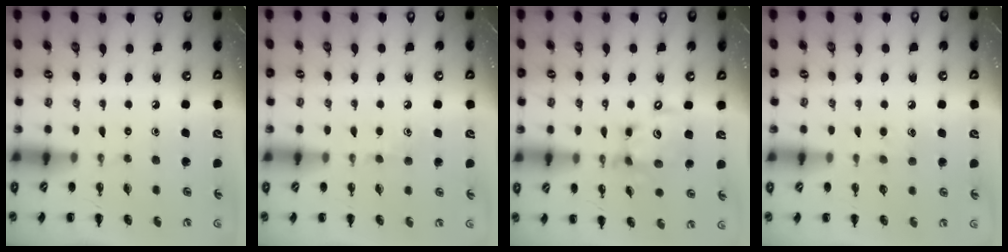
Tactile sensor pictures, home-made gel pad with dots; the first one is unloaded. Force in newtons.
{"total": 3.6, "press": 3.3, "slide": 1.4}
{"total": 12.6, "press": 12.3, "slide": 2.6}
{"total": 4.4, "press": 4.2, "slide": 1.4}